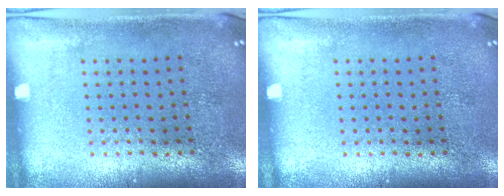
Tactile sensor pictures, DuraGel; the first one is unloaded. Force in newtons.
{"total": 0.0}